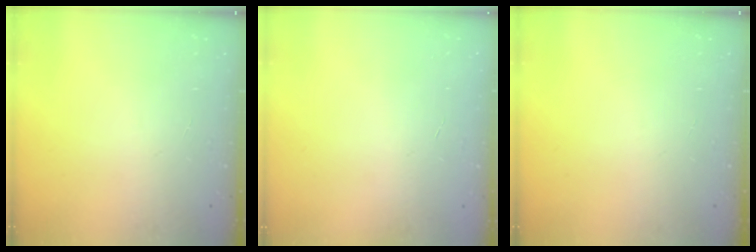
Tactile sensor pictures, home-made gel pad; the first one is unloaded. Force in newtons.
{"total": 0.5, "press": 0.5, "slide": 0.1}
{"total": 0.0}